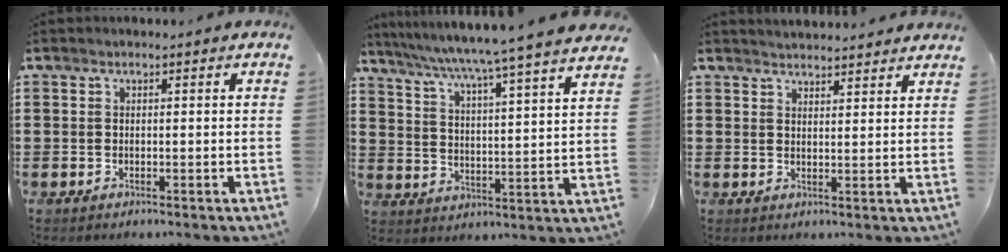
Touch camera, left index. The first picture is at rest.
{"total": 5.3, "force": [4.6, -1.6, 2.2], "torque": [-0.063, -0.050, 0.067]}
{"total": 2.4, "force": [2.4, -0.2, -0.2], "torque": [-0.003, -0.007, 0.046]}